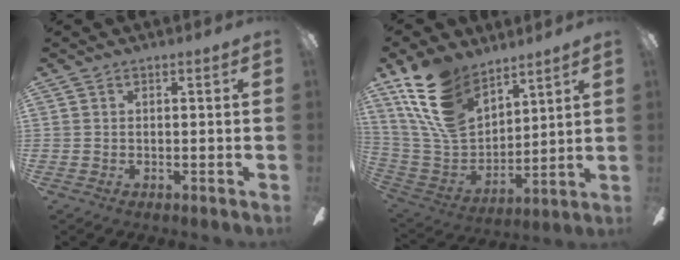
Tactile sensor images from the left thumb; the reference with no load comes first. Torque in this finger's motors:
{"motor_torque": [0.49, 0.56, 1.50, -1.27, 0.47]}